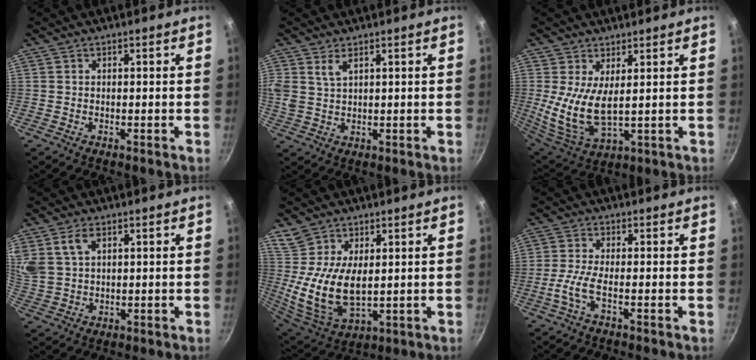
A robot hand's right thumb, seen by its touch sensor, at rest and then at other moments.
{"total": 4.1, "force": [2.3, 2.1, 2.7], "torque": [-0.049, -0.011, 0.048]}
{"total": 10.3, "force": [1.9, 4.7, 9.0], "torque": [-0.183, -0.027, 0.046]}
{"total": 6.6, "force": [3.1, 4.1, 4.2], "torque": [-0.075, -0.006, 0.068]}
{"total": 12.5, "force": [2.3, 7.3, 9.9], "torque": [-0.186, -0.032, 0.054]}
{"total": 4.2, "force": [-1.6, 0.6, 3.8], "torque": [-0.104, 0.007, -0.039]}